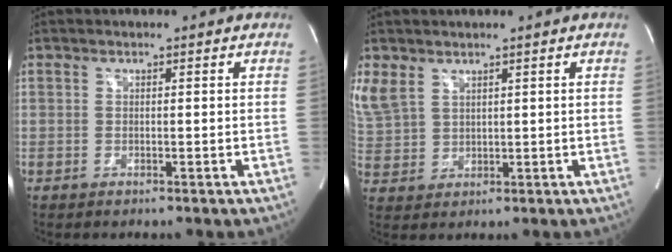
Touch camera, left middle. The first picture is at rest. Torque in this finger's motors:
{"motor_torque": [0.77, -0.63, 0.10, 0.05]}